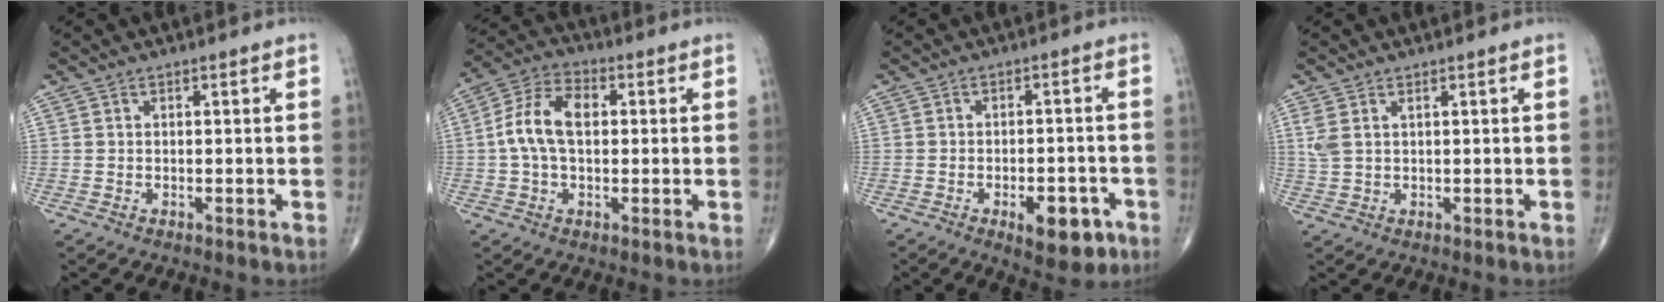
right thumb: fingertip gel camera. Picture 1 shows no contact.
{"total": 9.9, "force": [0.7, 5.9, 8.0], "torque": [-0.158, 0.026, 0.008]}
{"total": 10.7, "force": [-5.2, 5.1, 7.8], "torque": [-0.082, 0.033, -0.063]}
{"total": 2.9, "force": [1.2, 1.4, 2.2], "torque": [-0.063, 0.009, 0.033]}